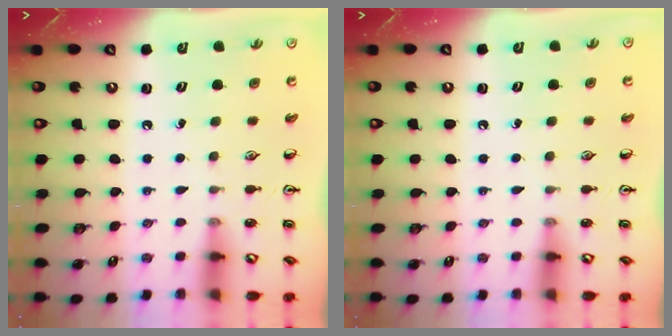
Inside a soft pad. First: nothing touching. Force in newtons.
{"total": 0.0}